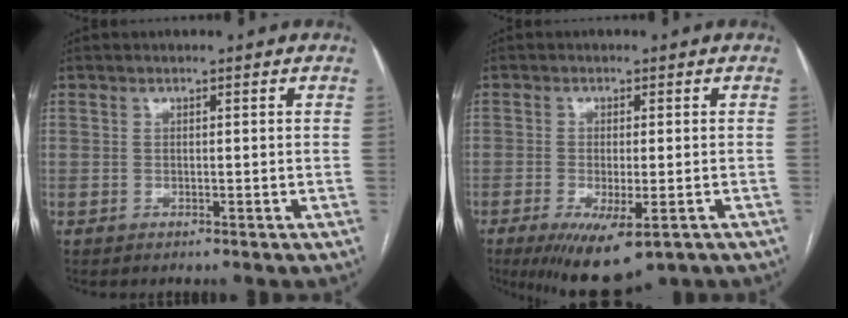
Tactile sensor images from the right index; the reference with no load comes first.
{"total": 9.7, "force": [-5.6, 2.8, 7.4], "torque": [-0.117, -0.023, -0.082]}